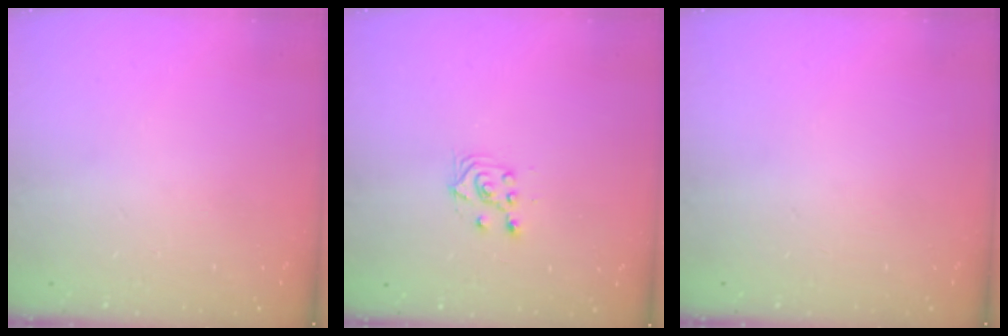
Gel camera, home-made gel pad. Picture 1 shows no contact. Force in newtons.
{"total": 5.0, "press": 5.0, "slide": 0.8}
{"total": 0.0}